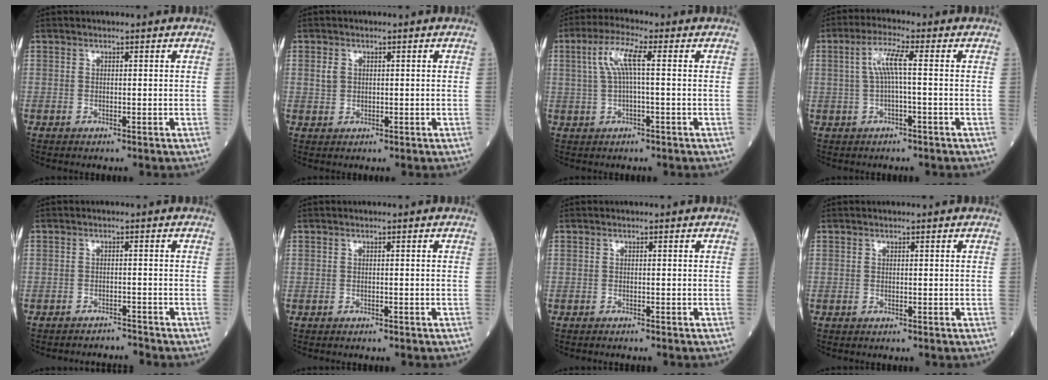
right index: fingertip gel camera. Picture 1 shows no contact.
{"total": 1.7, "force": [0.3, 1.4, 0.8], "torque": [-0.019, 0.006, 0.008]}
{"total": 5.7, "force": [1.1, 0.7, 5.6], "torque": [-0.118, 0.020, 0.023]}
{"total": 4.6, "force": [0.4, 0.3, 4.6], "torque": [-0.091, 0.016, 0.008]}
{"total": 3.2, "force": [-3.0, -0.5, -1.1], "torque": [0.029, 0.001, -0.045]}
{"total": 0.9, "force": [-0.8, 0.2, 0.5], "torque": [-0.009, -0.001, -0.009]}
{"total": 1.5, "force": [-1.4, 0.0, 0.6], "torque": [-0.008, 0.000, -0.017]}
{"total": 0.0}